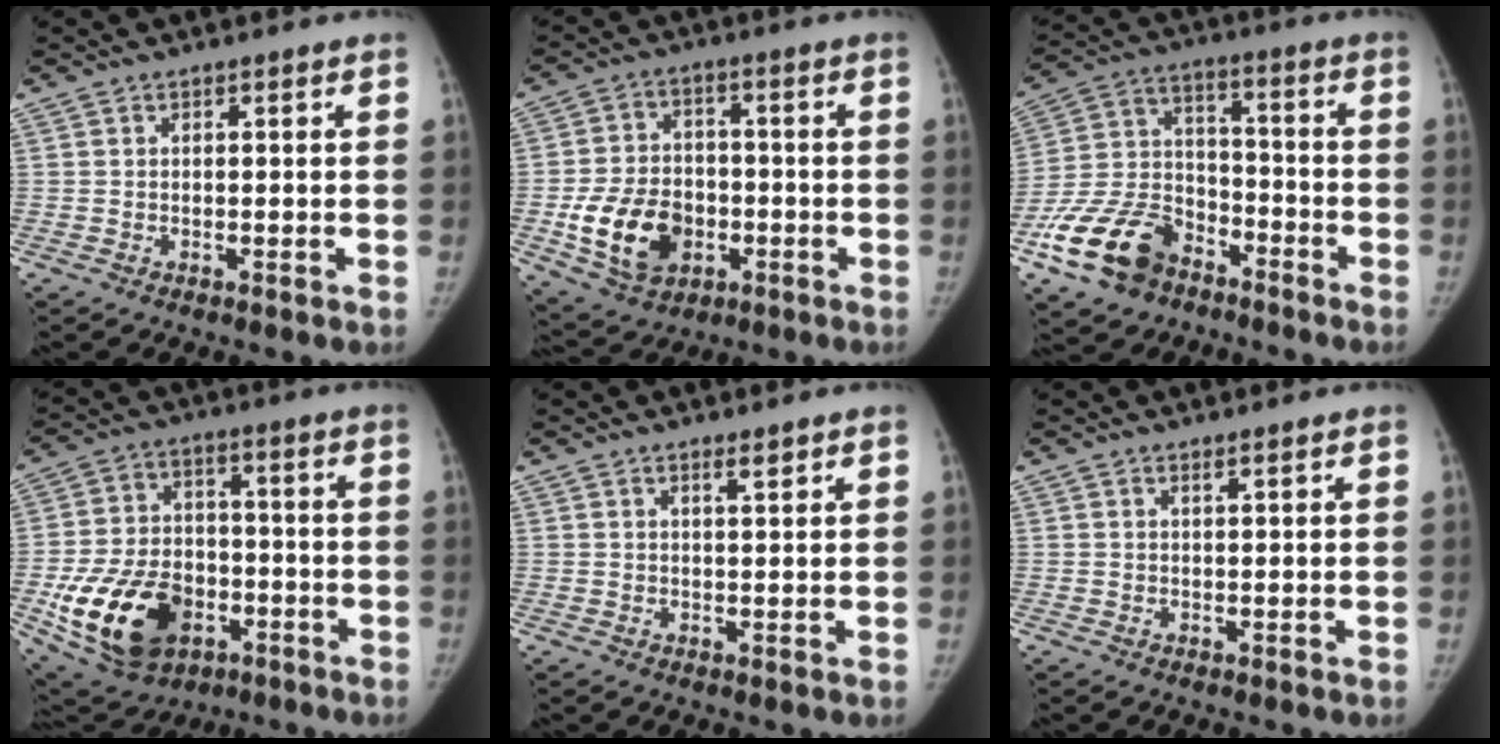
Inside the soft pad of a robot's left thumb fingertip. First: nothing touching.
{"total": 13.5, "force": [-3.6, 10.0, 8.4], "torque": [-0.122, 0.010, -0.053]}
{"total": 16.0, "force": [-9.7, 10.3, 7.5], "torque": [-0.126, 0.062, -0.182]}
{"total": 19.0, "force": [-6.7, 13.1, 12.1], "torque": [-0.196, 0.017, -0.101]}
{"total": 1.7, "force": [1.2, 0.3, 1.1], "torque": [-0.015, -0.009, 0.021]}
{"total": 0.6, "force": [0.5, 0.0, 0.4], "torque": [-0.007, -0.004, 0.011]}